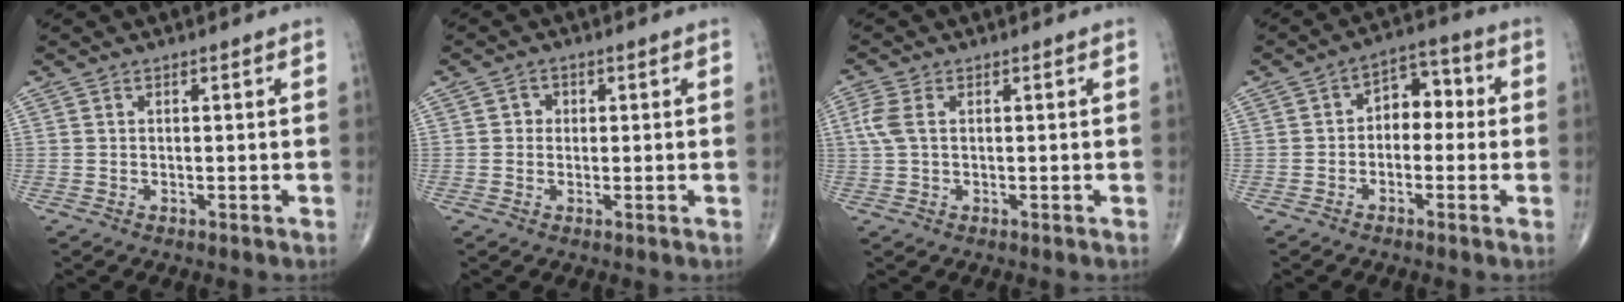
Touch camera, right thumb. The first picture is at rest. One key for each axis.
{"total": 1.8, "fx": 0.2, "fy": 1.7, "fz": 0.6, "tx": 0.004, "ty": 0.003, "tz": -0.001}
{"total": 3.7, "fx": 0.7, "fy": 2.1, "fz": 2.9, "tx": -0.093, "ty": 0.013, "tz": 0.014}
{"total": 6.7, "fx": -0.2, "fy": 4.6, "fz": 4.8, "tx": -0.036, "ty": 0.029, "tz": -0.018}